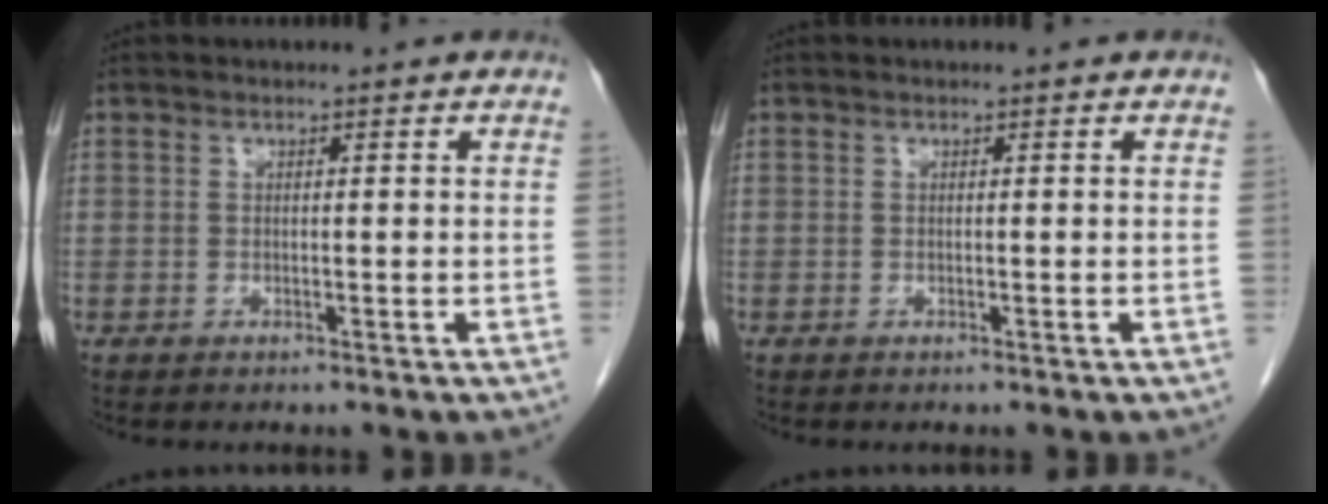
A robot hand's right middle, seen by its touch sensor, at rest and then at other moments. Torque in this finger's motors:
{"motor_torque": [0.00, 0.00, 0.00, -0.01]}